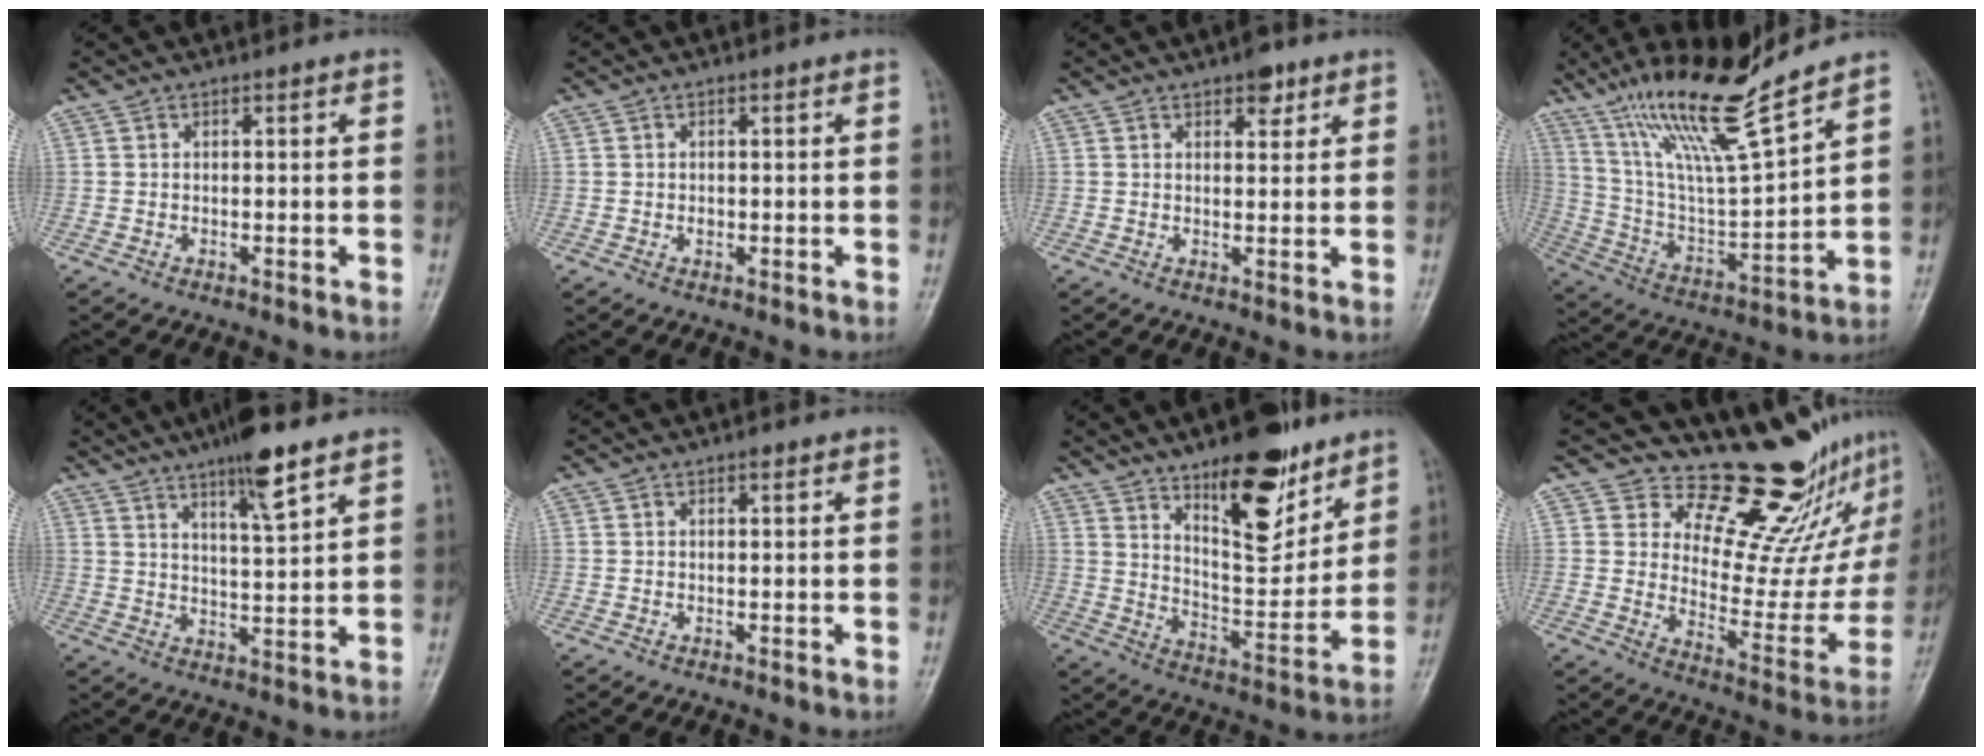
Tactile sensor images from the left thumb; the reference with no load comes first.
{"total": 0.9, "force": [-0.1, 0.8, 0.5], "torque": [-0.004, 0.001, -0.001]}
{"total": 3.7, "force": [2.3, 1.9, 2.2], "torque": [-0.014, -0.009, 0.029]}
{"total": 18.5, "force": [13.8, 1.9, 12.2], "torque": [-0.205, -0.072, 0.263]}
{"total": 9.4, "force": [6.1, 1.4, 6.9], "torque": [-0.109, -0.033, 0.101]}
{"total": 0.6, "force": [0.3, 0.3, 0.4], "torque": [-0.003, 0.000, 0.002]}
{"total": 17.3, "force": [10.8, 6.6, 11.7], "torque": [-0.133, -0.078, 0.180]}
{"total": 18.1, "force": [15.0, 6.3, 7.8], "torque": [-0.049, -0.137, 0.207]}